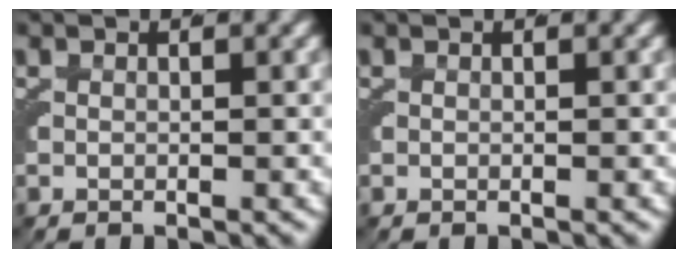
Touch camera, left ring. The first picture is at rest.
{"total": 0.0}